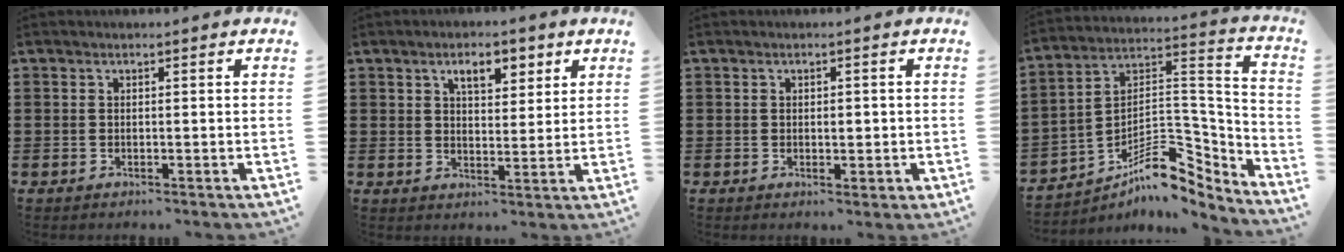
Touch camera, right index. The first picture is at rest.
{"total": 4.8, "force": [2.9, 2.3, 3.1], "torque": [-0.049, 0.001, 0.044]}
{"total": 1.8, "force": [0.0, 1.1, 1.5], "torque": [-0.021, 0.003, -0.003]}
{"total": 10.1, "force": [-6.0, 5.6, 5.8], "torque": [-0.078, -0.001, -0.112]}